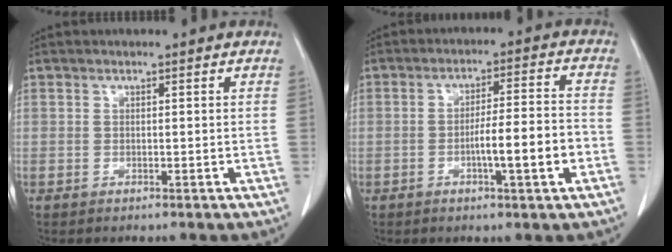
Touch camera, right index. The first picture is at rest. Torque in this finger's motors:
{"motor_torque": [0.91, -0.42, 0.54, 0.07]}